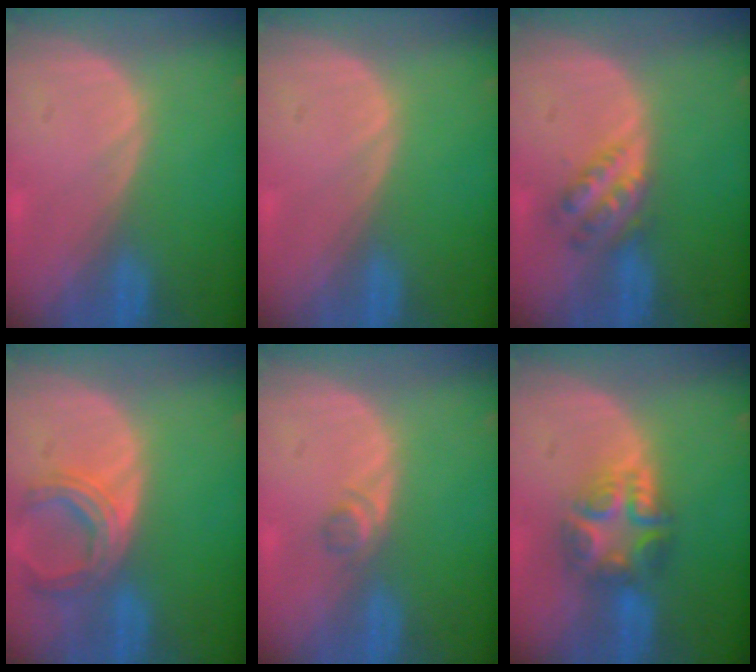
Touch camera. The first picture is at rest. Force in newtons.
{"total": 0.0}
{"total": 4.8, "press": 4.3, "slide": 2.0}
{"total": 5.8, "press": 5.8, "slide": 0.9}
{"total": 1.8, "press": 1.5, "slide": 0.9}
{"total": 7.5, "press": 6.5, "slide": 3.7}